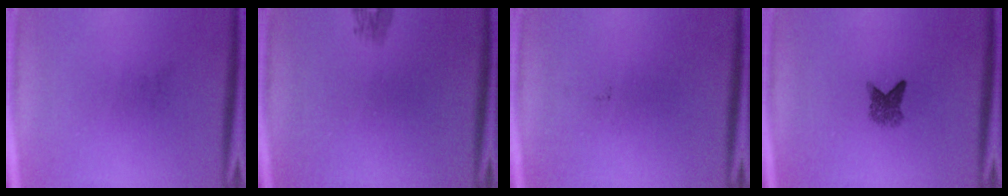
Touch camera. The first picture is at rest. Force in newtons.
{"total": 1.3}
{"total": 0.0}
{"total": 2.7}